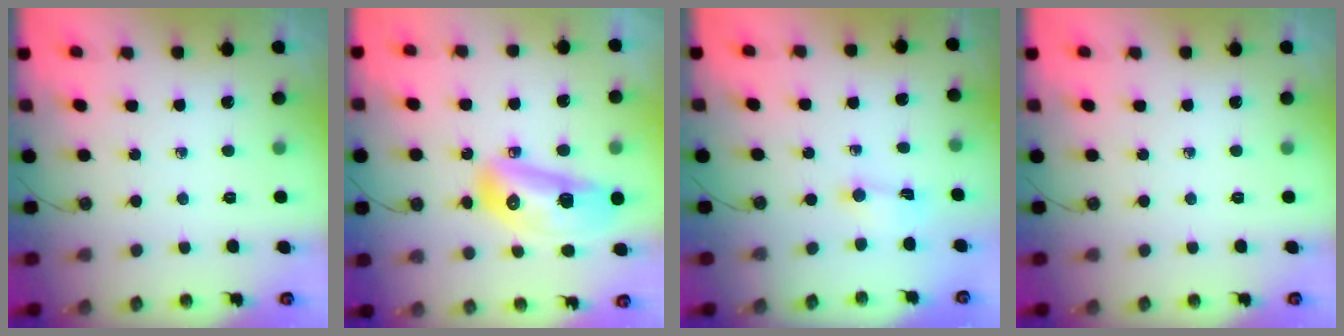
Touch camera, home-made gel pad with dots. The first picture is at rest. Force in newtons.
{"total": 16.6, "press": 16.5, "slide": 2.1}
{"total": 0.8, "press": 0.8, "slide": 0.2}
{"total": 0.0}